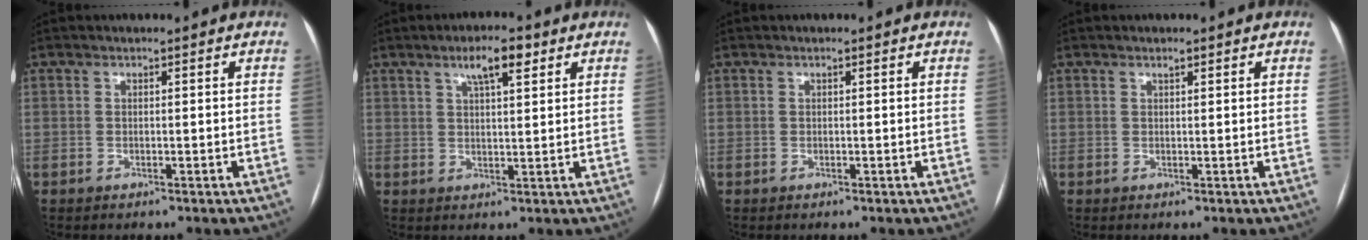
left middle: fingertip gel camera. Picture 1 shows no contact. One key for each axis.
{"total": 5.3, "fx": 3.1, "fy": 1.1, "fz": 4.2, "tx": -0.074, "ty": 0.009, "tz": 0.050}
{"total": 0.0}
{"total": 0.7, "fx": 0.5, "fy": 0.1, "fz": 0.4, "tx": -0.011, "ty": 0.001, "tz": 0.009}